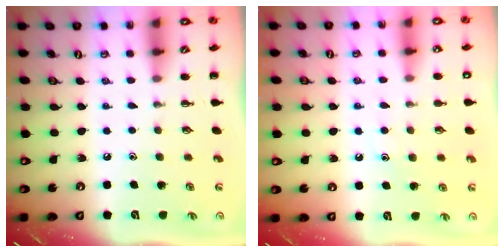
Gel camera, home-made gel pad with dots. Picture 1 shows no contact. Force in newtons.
{"total": 8.2, "press": 8.1, "slide": 1.2}